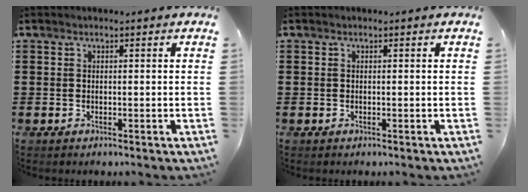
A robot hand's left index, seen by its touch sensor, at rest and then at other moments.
{"total": 0.0}